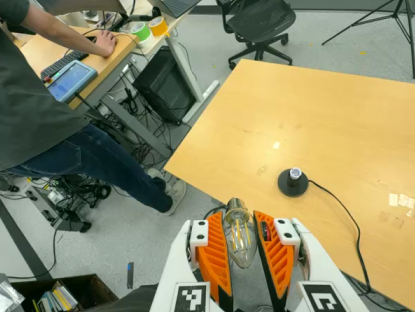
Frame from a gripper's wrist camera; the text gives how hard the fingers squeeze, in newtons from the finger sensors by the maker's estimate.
{"total": 13.1, "left": 13.7, "right": 12.5}